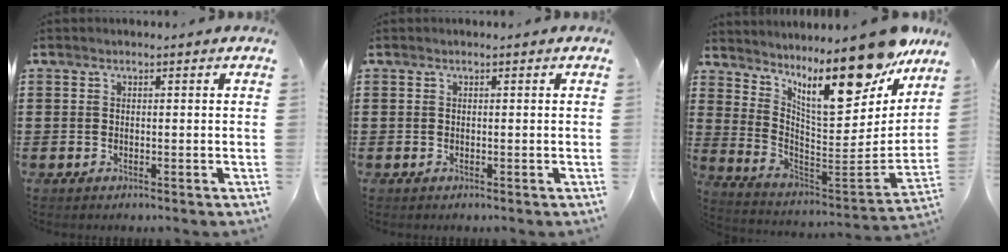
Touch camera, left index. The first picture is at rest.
{"total": 0.0}
{"total": 14.9, "force": [10.9, 2.9, 9.7], "torque": [-0.175, -0.082, 0.180]}